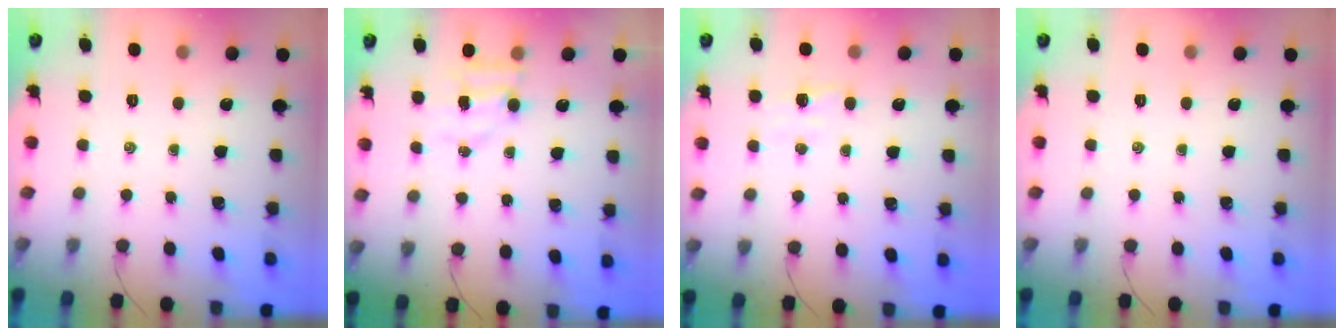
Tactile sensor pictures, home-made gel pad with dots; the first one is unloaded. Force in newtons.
{"total": 4.5, "press": 4.5, "slide": 0.6}
{"total": 3.3, "press": 3.1, "slide": 1.2}
{"total": 0.0}